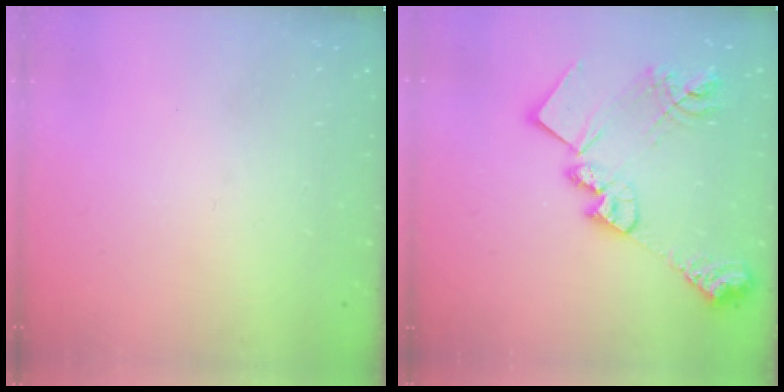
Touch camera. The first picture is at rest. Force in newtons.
{"total": 21.7, "press": 21.7, "slide": 1.2}